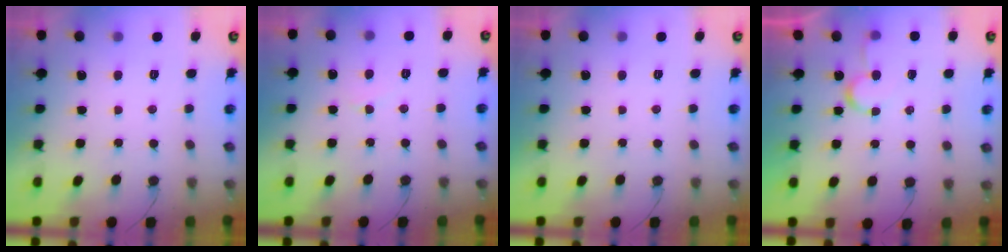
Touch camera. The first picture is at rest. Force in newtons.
{"total": 2.5, "press": 2.4, "slide": 0.3}
{"total": 2.0, "press": 2.0, "slide": 0.1}
{"total": 5.8, "press": 5.8, "slide": 0.4}